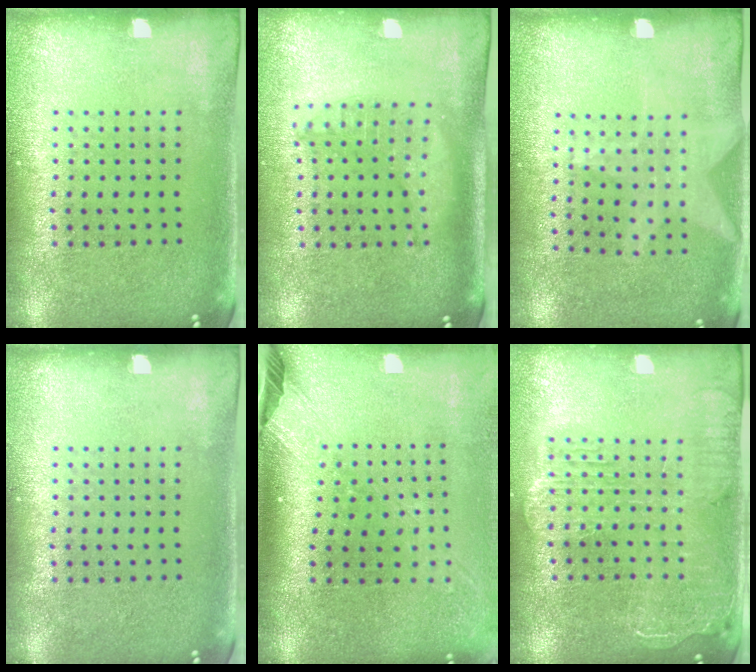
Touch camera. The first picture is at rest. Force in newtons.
{"total": 1.3, "press": 1.3, "slide": 0.2}
{"total": 1.1, "press": 0.9, "slide": 0.7}
{"total": 0.0}
{"total": 2.6, "press": 1.9, "slide": 1.7}
{"total": 2.3, "press": 2.0, "slide": 1.1}